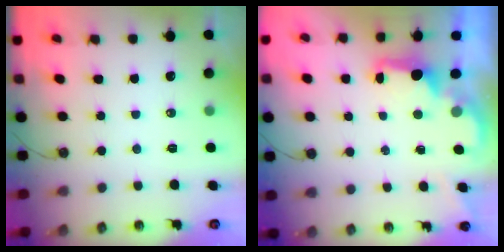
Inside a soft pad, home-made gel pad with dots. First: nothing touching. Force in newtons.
{"total": 1.8, "press": 1.7, "slide": 0.6}